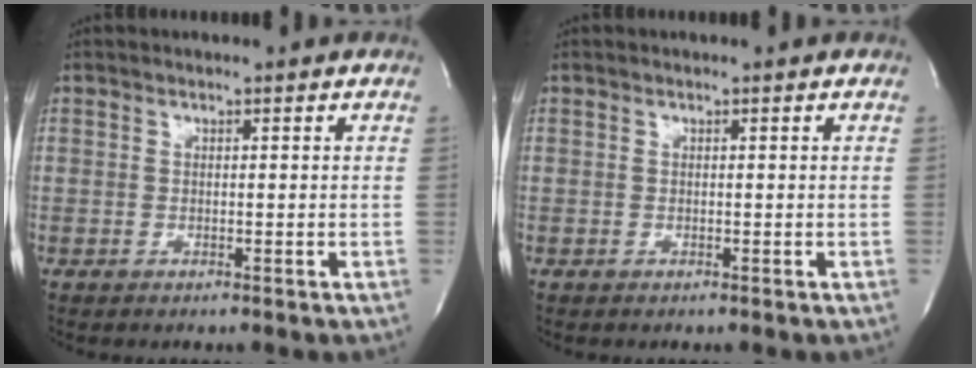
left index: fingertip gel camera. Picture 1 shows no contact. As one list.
[{"total": 0.0}]